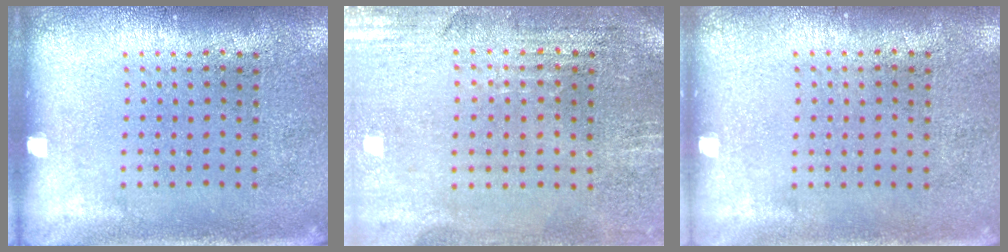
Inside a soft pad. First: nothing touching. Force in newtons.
{"total": 0.8, "press": 0.7, "slide": 0.5}
{"total": 0.0}